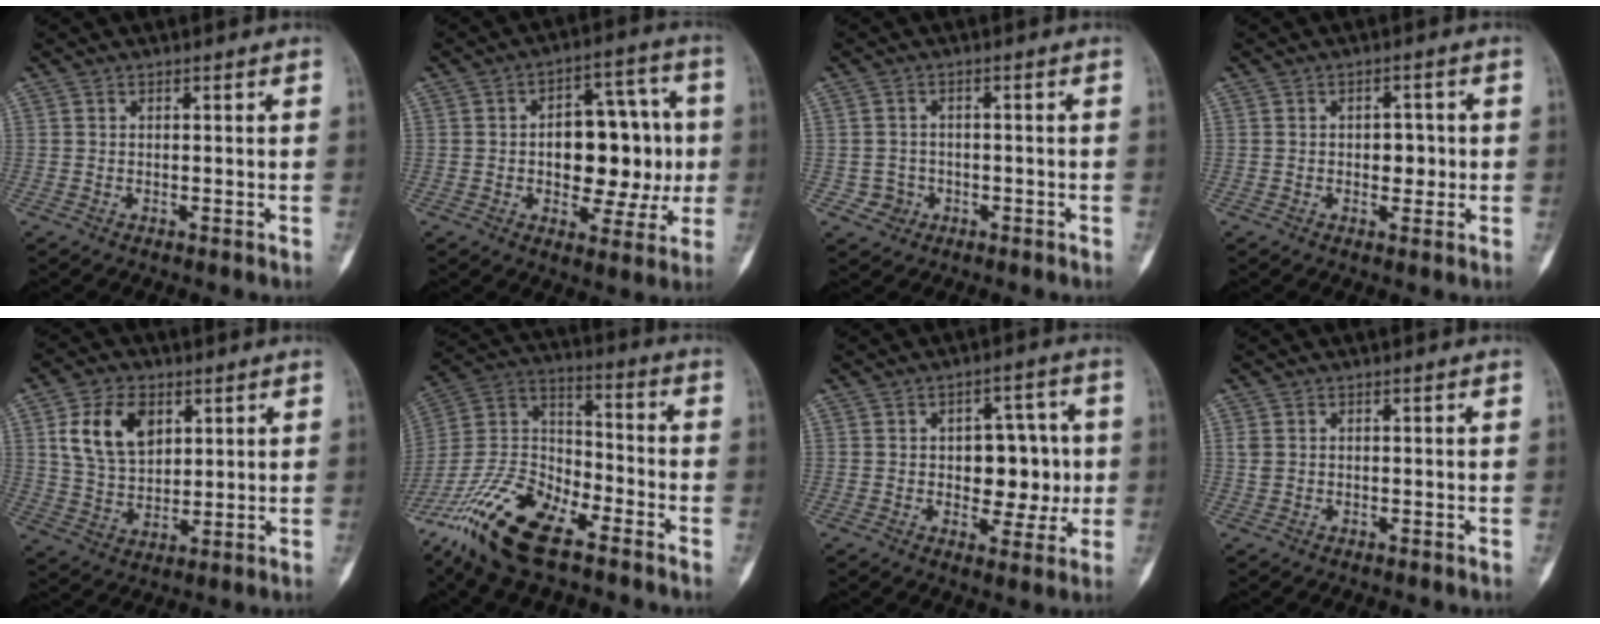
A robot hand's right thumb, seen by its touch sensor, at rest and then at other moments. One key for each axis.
{"total": 16.4, "fx": -0.2, "fy": 9.8, "fz": 13.2, "tx": -0.129, "ty": 0.030, "tz": 0.000}
{"total": 3.0, "fx": -0.9, "fy": 2.8, "fz": 0.2, "tx": 0.013, "ty": 0.010, "tz": -0.015}
{"total": 3.7, "fx": 0.0, "fy": 2.5, "fz": 2.7, "tx": -0.012, "ty": 0.003, "tz": -0.002}
{"total": 11.8, "fx": 4.4, "fy": 7.8, "fz": 7.7, "tx": -0.120, "ty": -0.012, "tz": 0.087}
{"total": 19.7, "fx": -13.0, "fy": 7.8, "fz": 12.6, "tx": -0.258, "ty": 0.058, "tz": -0.246}
{"total": 10.6, "fx": 0.0, "fy": 6.7, "fz": 8.2, "tx": -0.054, "ty": 0.014, "tz": 0.003}
{"total": 1.6, "fx": 0.3, "fy": 1.2, "fz": 0.9, "tx": -0.024, "ty": 0.003, "tz": 0.010}